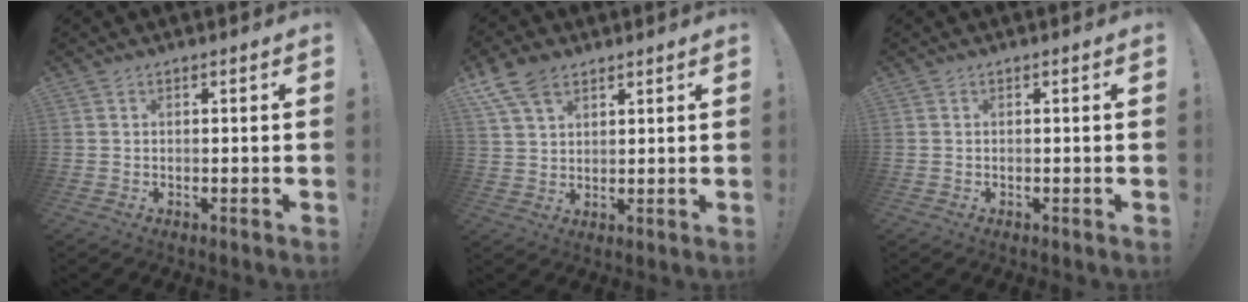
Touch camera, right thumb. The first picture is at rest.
{"total": 8.9, "force": [5.7, 5.0, 4.7], "torque": [-0.090, -0.014, 0.113]}
{"total": 0.0}